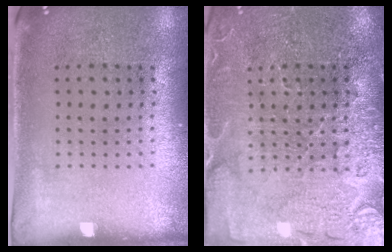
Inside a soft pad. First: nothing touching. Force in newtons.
{"total": 3.5, "press": 3.4, "slide": 1.0}